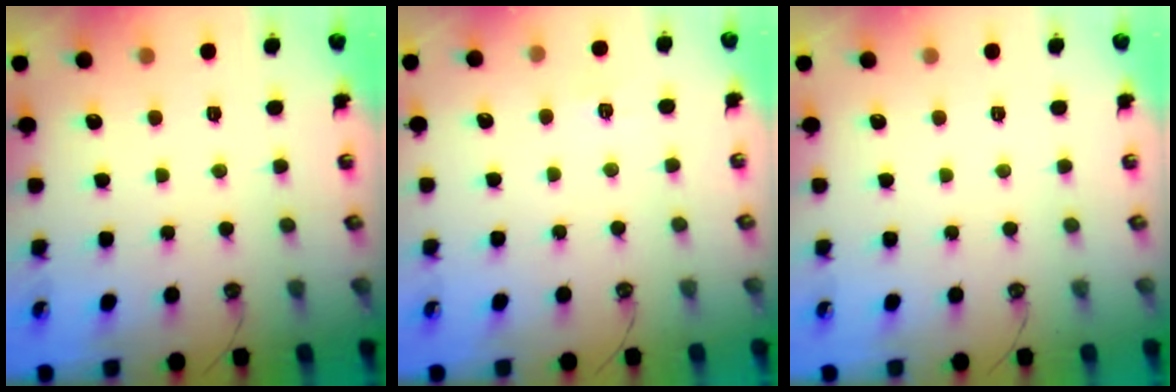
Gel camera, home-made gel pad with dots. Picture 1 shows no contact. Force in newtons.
{"total": 4.6, "press": 4.6, "slide": 0.5}
{"total": 0.0}